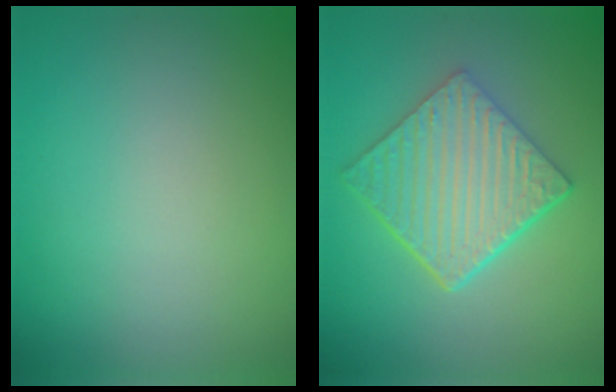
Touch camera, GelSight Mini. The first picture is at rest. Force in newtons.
{"total": 6.6, "press": 4.6, "slide": 4.7}